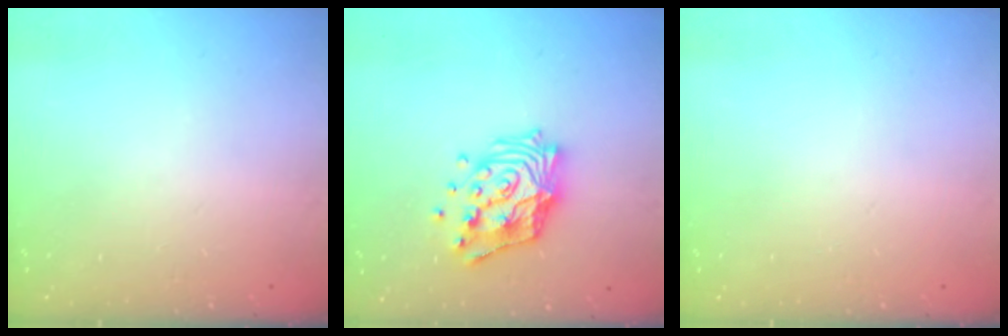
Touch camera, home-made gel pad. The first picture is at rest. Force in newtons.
{"total": 16.3, "press": 16.3, "slide": 1.3}
{"total": 0.0}